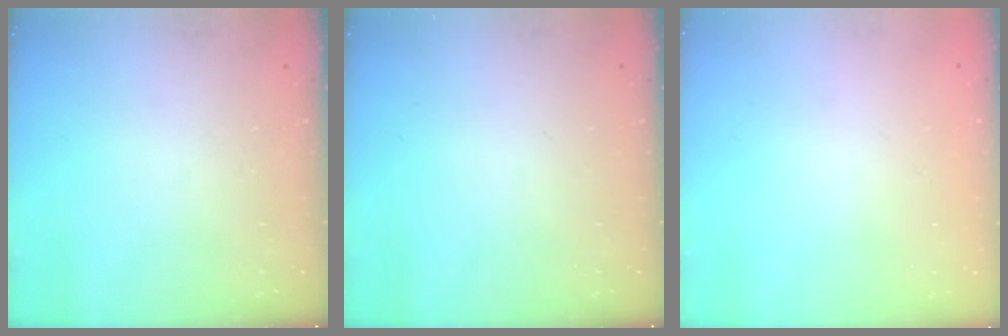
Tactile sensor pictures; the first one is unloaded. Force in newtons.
{"total": 0.0}
{"total": 1.6, "press": 1.6, "slide": 0.2}